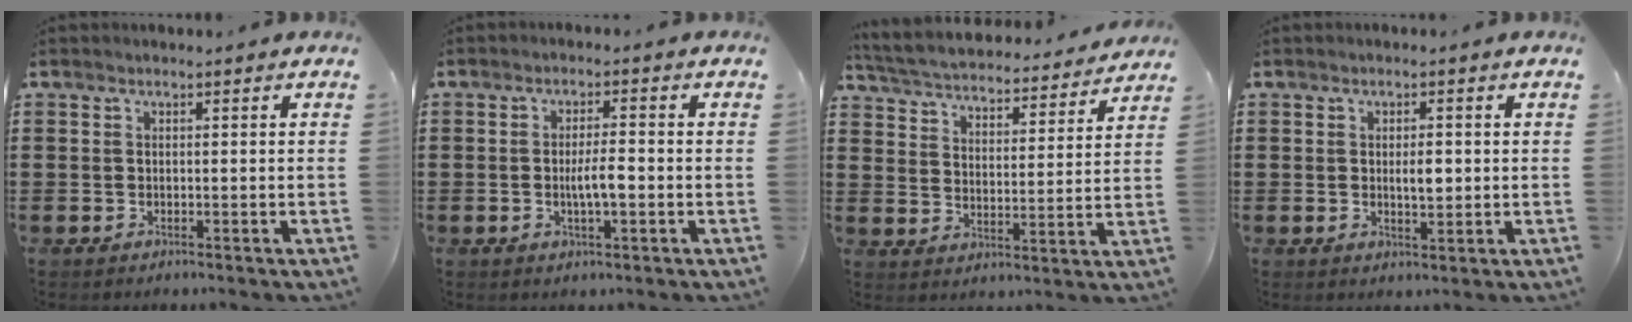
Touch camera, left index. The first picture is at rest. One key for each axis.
{"total": 3.7, "fx": -0.7, "fy": 0.9, "fz": 3.5, "tx": -0.069, "ty": 0.002, "tz": -0.016}
{"total": 4.0, "fx": 4.0, "fy": 0.1, "fz": 0.3, "tx": -0.030, "ty": -0.033, "tz": 0.062}
{"total": 2.7, "fx": 0.2, "fy": 1.1, "fz": 2.5, "tx": -0.041, "ty": -0.001, "tz": 0.000}